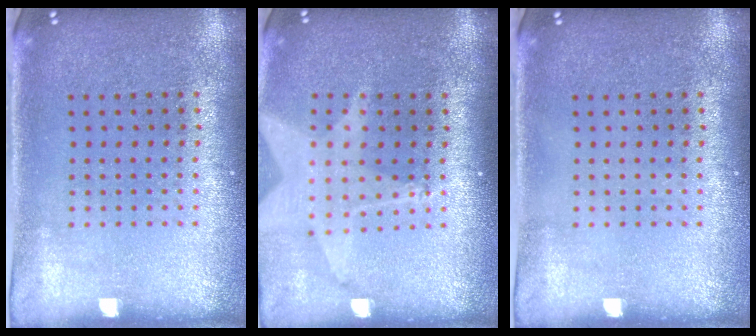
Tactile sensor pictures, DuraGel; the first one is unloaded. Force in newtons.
{"total": 2.0, "press": 1.6, "slide": 1.3}
{"total": 0.0}